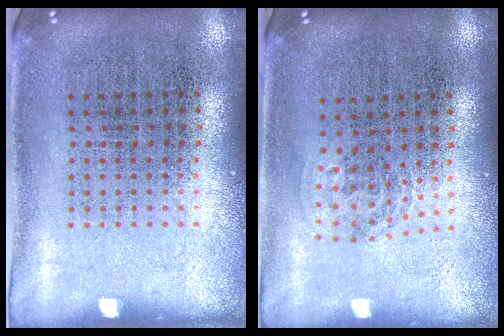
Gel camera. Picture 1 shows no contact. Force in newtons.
{"total": 1.0, "press": 0.6, "slide": 0.8}